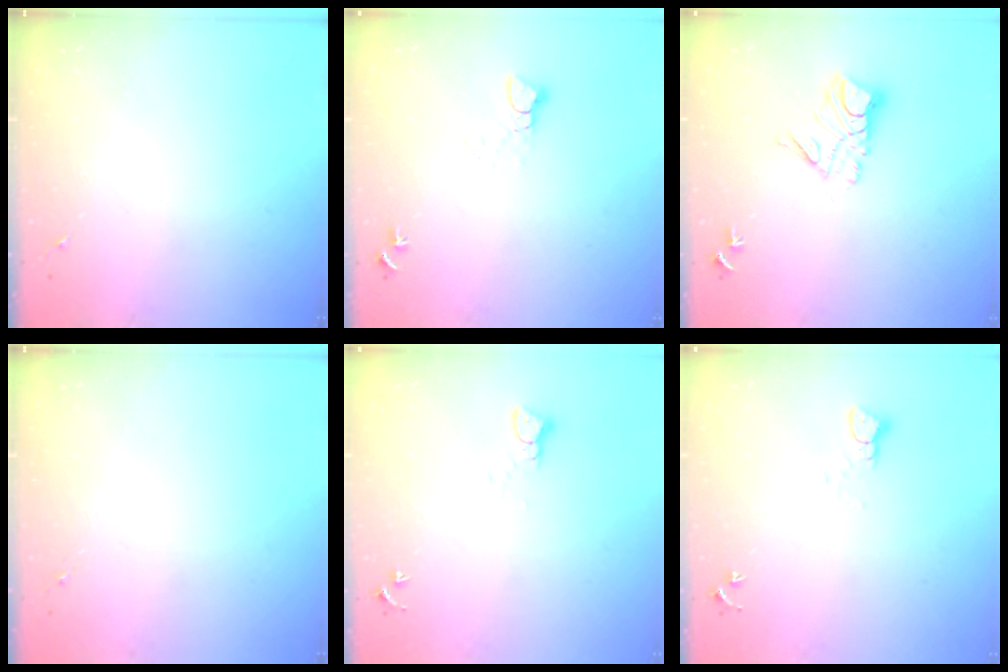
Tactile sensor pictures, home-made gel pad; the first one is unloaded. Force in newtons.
{"total": 5.5, "press": 5.5, "slide": 0.5}
{"total": 9.8, "press": 9.8, "slide": 0.9}
{"total": 0.0}
{"total": 2.2, "press": 2.2, "slide": 0.2}
{"total": 2.1, "press": 2.1, "slide": 0.2}